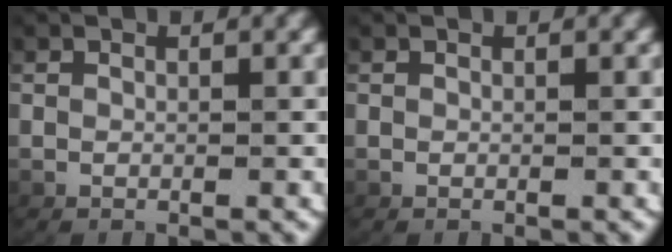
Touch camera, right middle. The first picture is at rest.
{"total": 0.0}